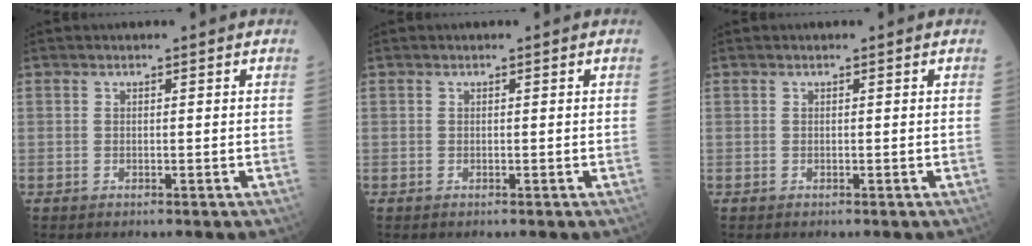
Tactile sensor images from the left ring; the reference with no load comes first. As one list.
[{"total": 0.0}, {"total": 0.0}]